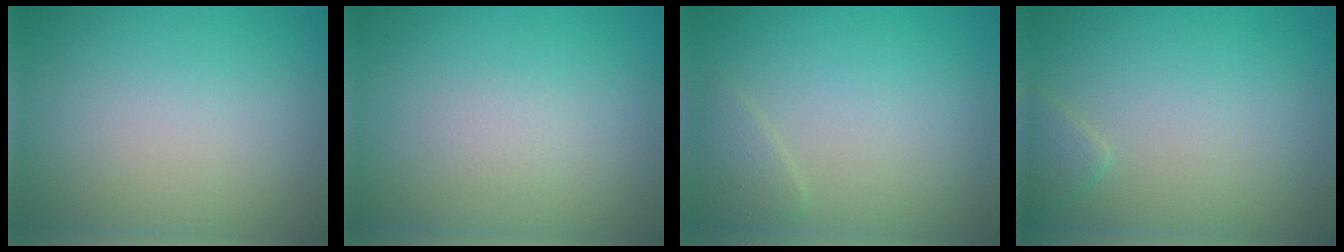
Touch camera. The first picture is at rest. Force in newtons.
{"total": 0.9, "press": 0.8, "slide": 0.1}
{"total": 1.3, "press": 1.3, "slide": 0.1}
{"total": 1.1, "press": 1.1, "slide": 0.1}